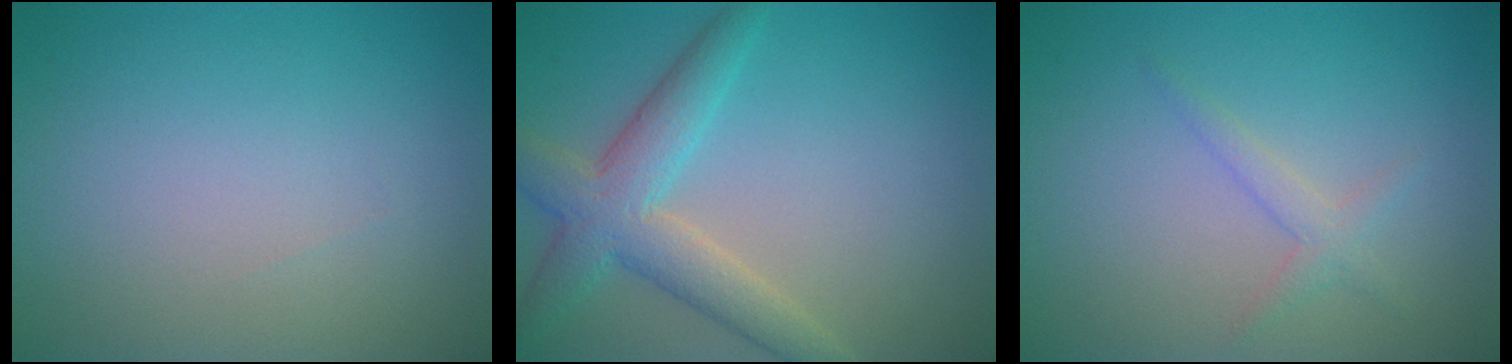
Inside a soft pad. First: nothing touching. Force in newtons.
{"total": 5.1, "press": 5.1, "slide": 0.4}
{"total": 1.3, "press": 1.3, "slide": 0.1}